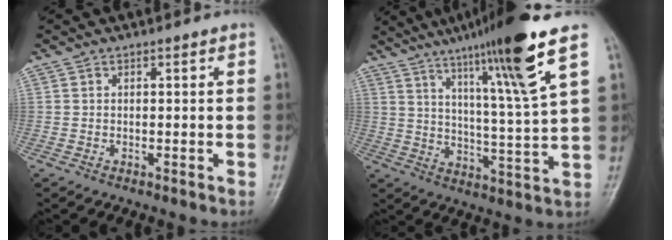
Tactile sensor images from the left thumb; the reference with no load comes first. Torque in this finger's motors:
{"motor_torque": [2.03, 0.78, 1.57, -1.20, 0.40]}